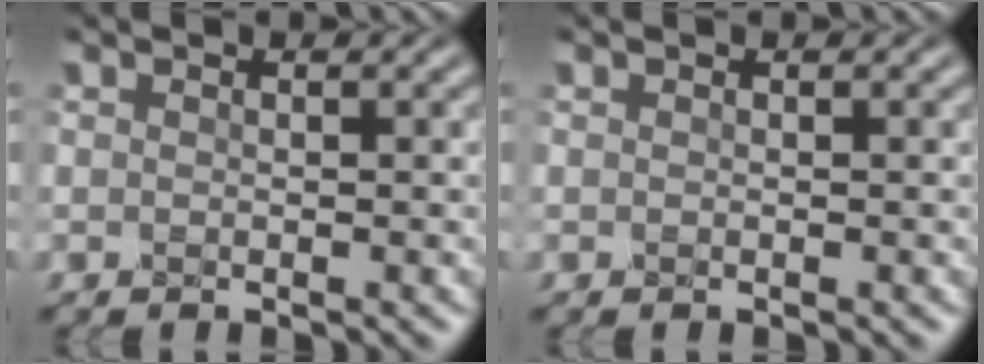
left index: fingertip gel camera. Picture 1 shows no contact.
{"total": 0.0}